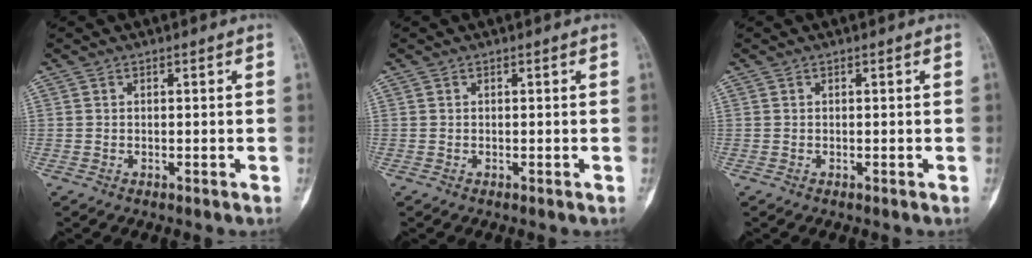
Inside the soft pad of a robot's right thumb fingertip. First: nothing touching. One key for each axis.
{"total": 0.0}
{"total": 0.0}